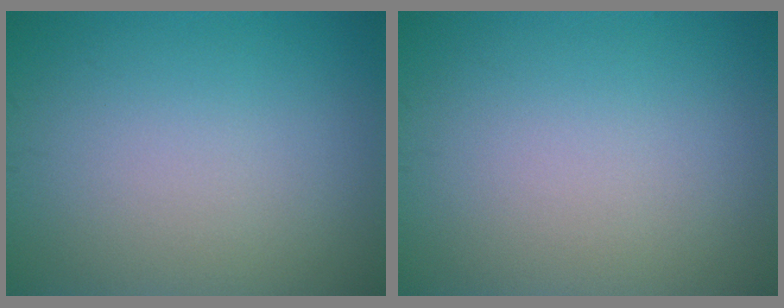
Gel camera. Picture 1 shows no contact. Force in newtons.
{"total": 0.0}